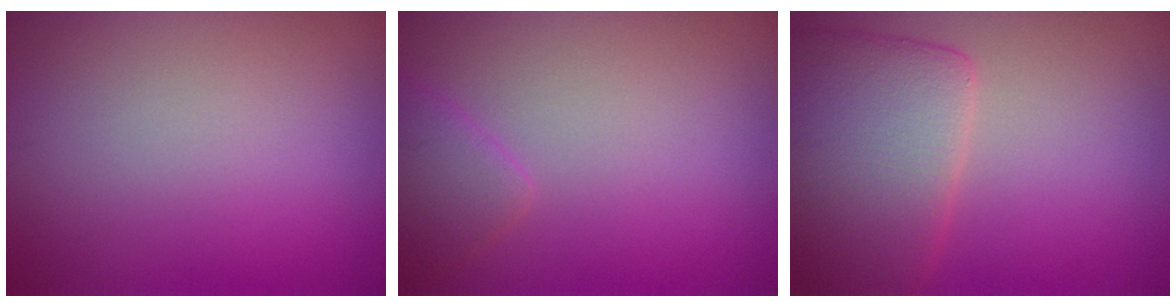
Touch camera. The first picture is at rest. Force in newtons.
{"total": 2.1, "press": 2.1, "slide": 0.1}
{"total": 7.7, "press": 7.7, "slide": 0.9}